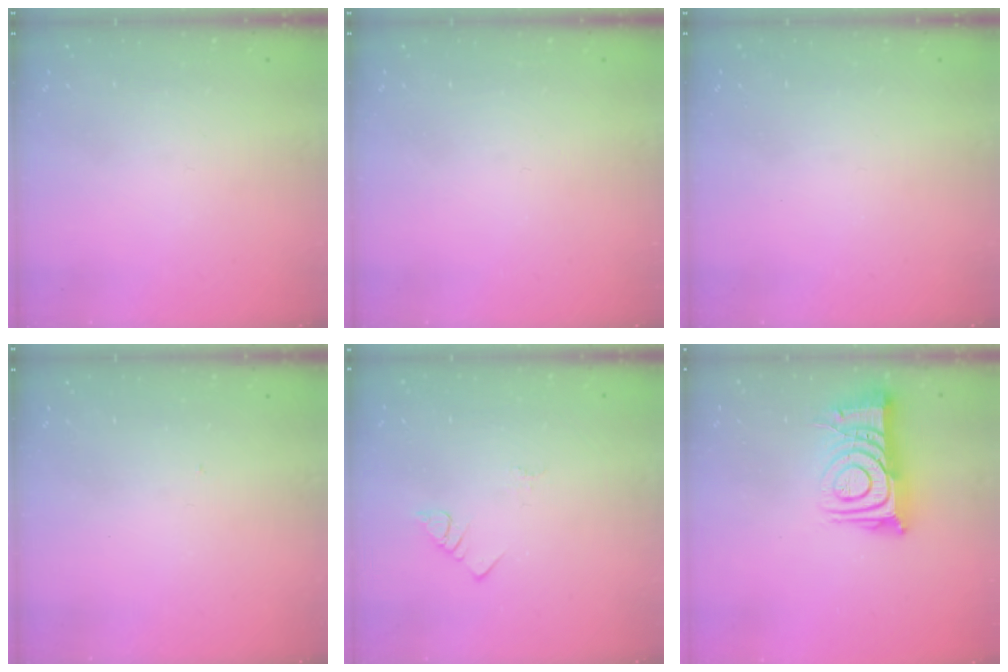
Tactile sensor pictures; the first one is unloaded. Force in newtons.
{"total": 0.0}
{"total": 0.0}
{"total": 3.7, "press": 3.6, "slide": 0.4}
{"total": 2.1, "press": 2.1, "slide": 0.4}
{"total": 12.3, "press": 12.2, "slide": 1.0}